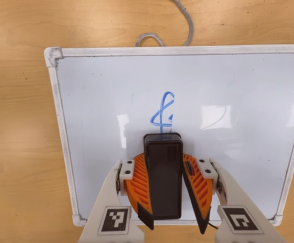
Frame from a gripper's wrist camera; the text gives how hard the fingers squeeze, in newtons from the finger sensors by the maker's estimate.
{"total": 9.0, "left": 9.6, "right": 8.4}